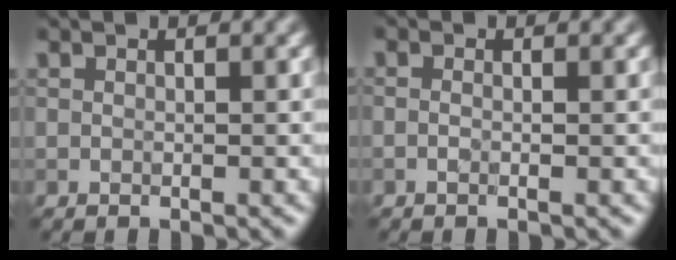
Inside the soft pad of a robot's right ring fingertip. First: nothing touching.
{"total": 0.7, "force": [-0.1, 0.2, 0.6], "torque": [-0.011, -0.008, -0.010]}